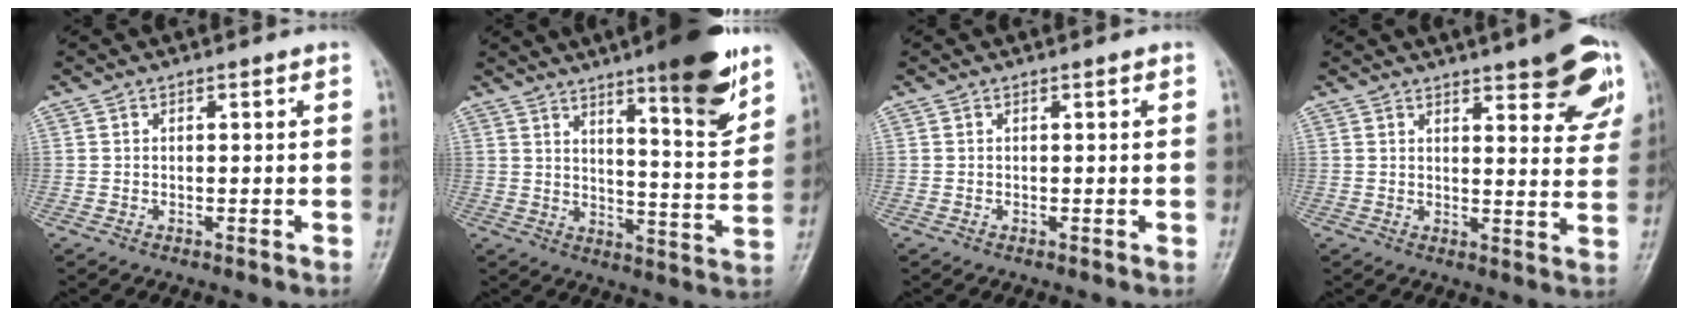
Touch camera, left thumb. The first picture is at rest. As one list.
[{"total": 15.3, "force": [9.7, 2.5, 11.5], "torque": [-0.142, -0.062, 0.145]}, {"total": 0.0}, {"total": 12.0, "force": [7.2, 3.7, 8.8], "torque": [-0.076, -0.035, 0.086]}]